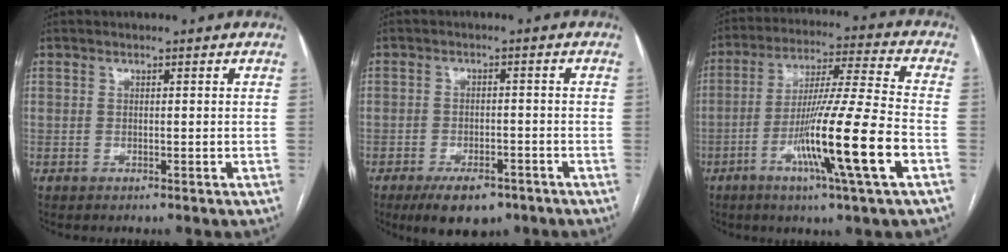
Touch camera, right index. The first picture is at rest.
{"total": 7.2, "force": [-4.9, 3.4, 4.0], "torque": [-0.063, -0.001, -0.075]}
{"total": 16.7, "force": [-6.0, -1.3, 15.5], "torque": [-0.283, -0.017, -0.109]}